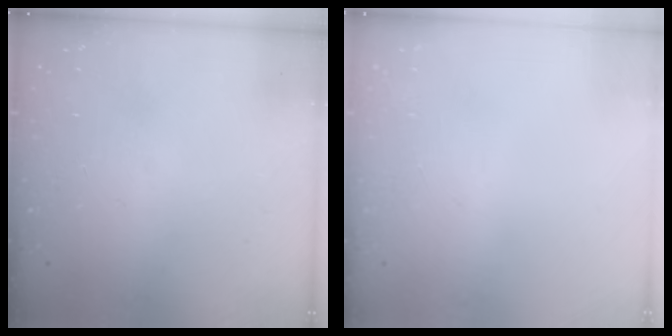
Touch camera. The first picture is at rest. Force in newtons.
{"total": 2.7, "press": 2.6, "slide": 0.8}